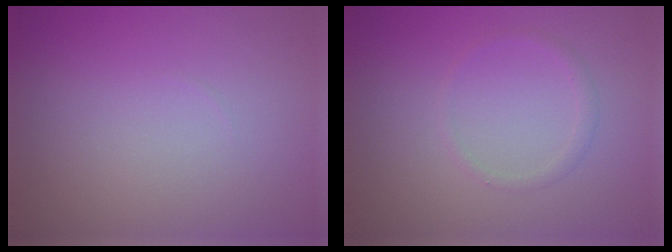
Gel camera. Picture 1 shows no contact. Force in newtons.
{"total": 0.9, "press": 0.9, "slide": 0.1}